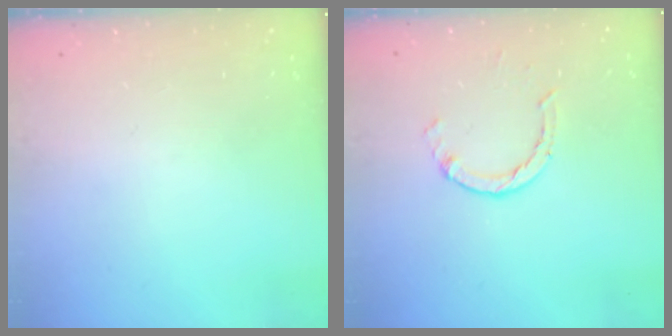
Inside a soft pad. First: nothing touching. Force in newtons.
{"total": 1.4, "press": 1.4, "slide": 0.2}